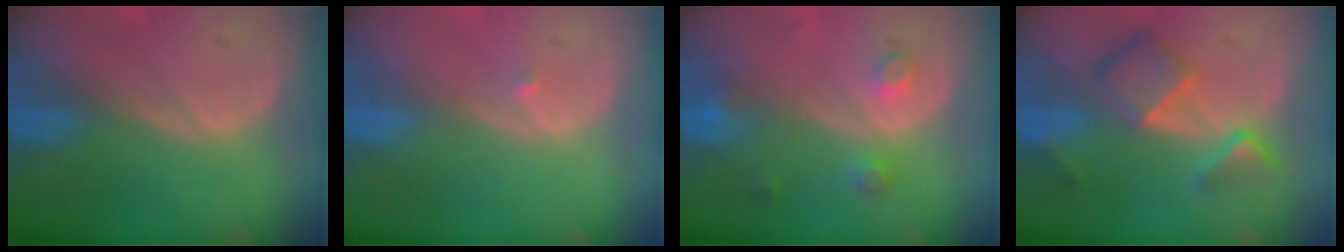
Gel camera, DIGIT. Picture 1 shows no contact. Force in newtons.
{"total": 0.6, "press": 0.5, "slide": 0.4}
{"total": 3.3, "press": 3.1, "slide": 1.1}
{"total": 7.5, "press": 6.5, "slide": 3.7}